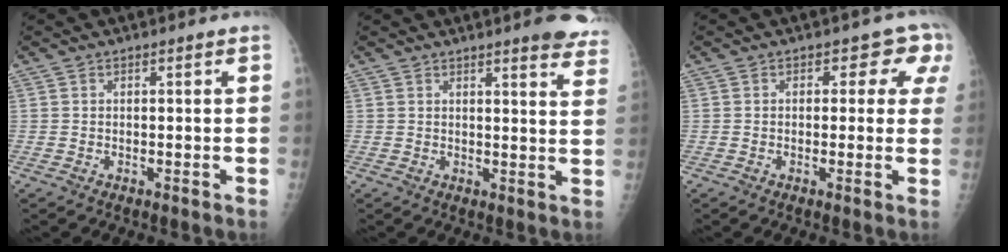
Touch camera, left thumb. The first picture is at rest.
{"total": 9.4, "force": [7.6, 1.5, 5.3], "torque": [-0.037, -0.036, 0.068]}
{"total": 5.0, "force": [2.0, 3.4, 3.0], "torque": [0.011, -0.001, 0.010]}